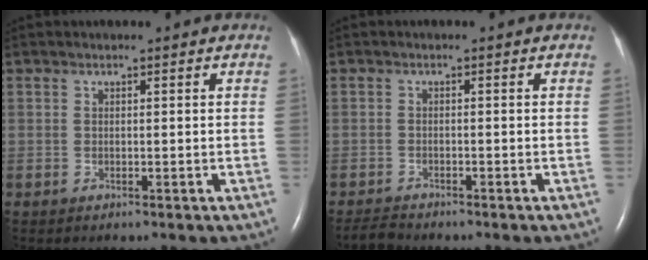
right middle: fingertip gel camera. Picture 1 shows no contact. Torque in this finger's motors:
{"motor_torque": [0.13, -0.14, 0.02, 0.00]}